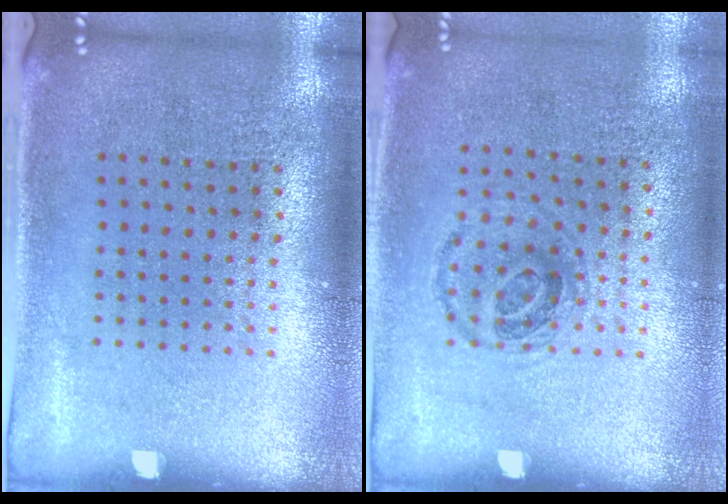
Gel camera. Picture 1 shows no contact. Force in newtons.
{"total": 0.9, "press": 0.8, "slide": 0.4}